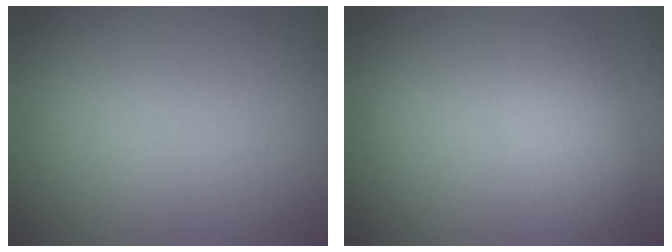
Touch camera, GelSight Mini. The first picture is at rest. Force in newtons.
{"total": 2.9, "press": 2.9, "slide": 0.0}